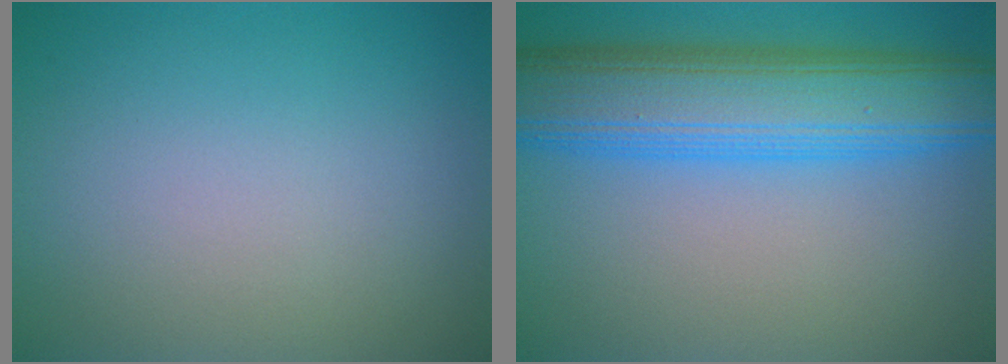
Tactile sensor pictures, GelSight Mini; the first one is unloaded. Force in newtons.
{"total": 10.0, "press": 10.0, "slide": 0.1}